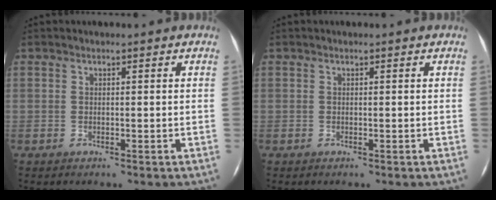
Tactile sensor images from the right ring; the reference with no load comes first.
{"total": 0.0}